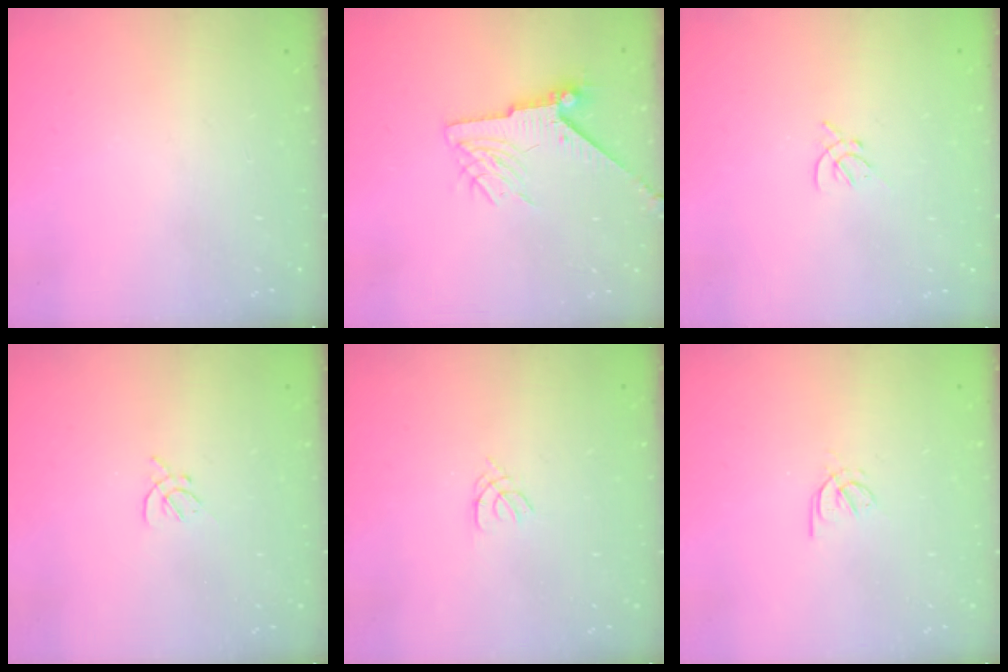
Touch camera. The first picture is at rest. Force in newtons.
{"total": 8.0, "press": 8.0, "slide": 0.1}
{"total": 2.2, "press": 2.1, "slide": 0.6}
{"total": 1.6, "press": 1.5, "slide": 0.5}
{"total": 1.1, "press": 1.0, "slide": 0.3}
{"total": 1.7, "press": 1.6, "slide": 0.5}